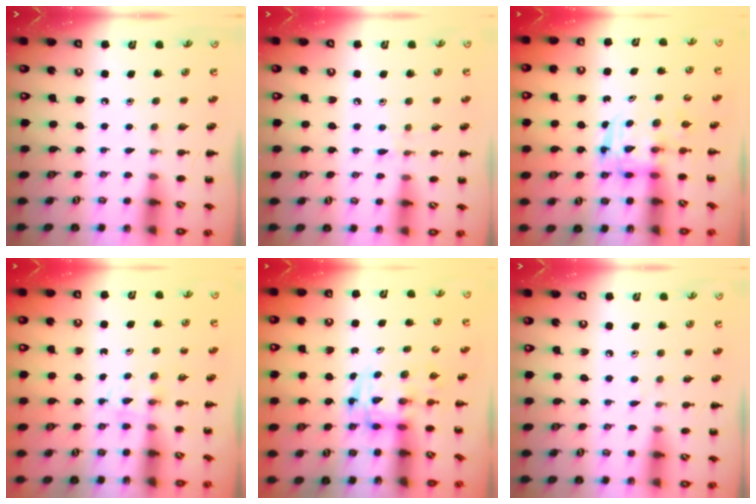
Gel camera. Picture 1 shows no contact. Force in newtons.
{"total": 6.3, "press": 5.9, "slide": 2.2}
{"total": 3.0, "press": 3.0, "slide": 0.3}
{"total": 3.2, "press": 2.9, "slide": 1.4}
{"total": 2.9, "press": 2.9, "slide": 0.5}
{"total": 2.7, "press": 2.4, "slide": 1.4}